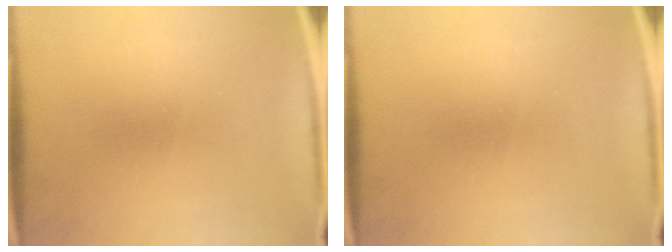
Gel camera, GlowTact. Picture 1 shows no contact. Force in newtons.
{"total": 0.0}